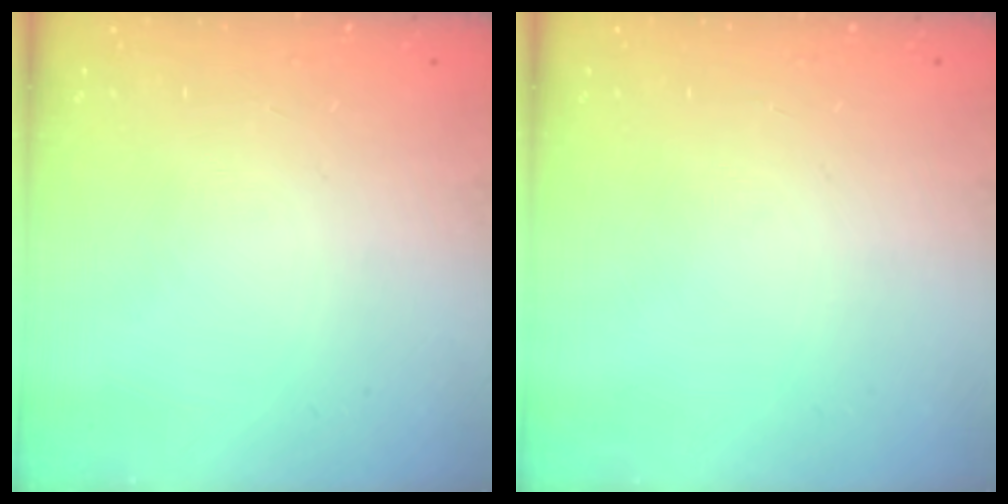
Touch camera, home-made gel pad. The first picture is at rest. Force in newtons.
{"total": 0.0}